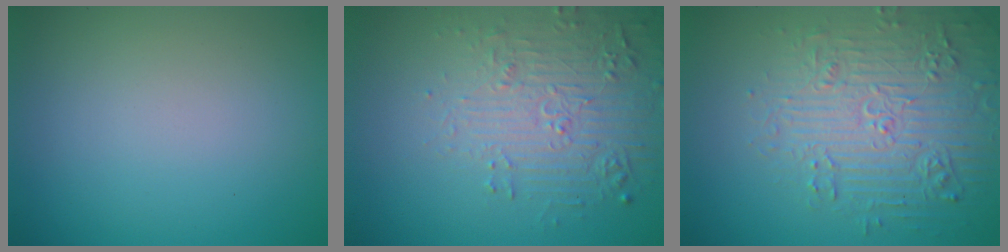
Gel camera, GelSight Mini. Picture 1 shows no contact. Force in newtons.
{"total": 5.4, "press": 3.8, "slide": 3.8}
{"total": 5.2, "press": 5.1, "slide": 1.3}